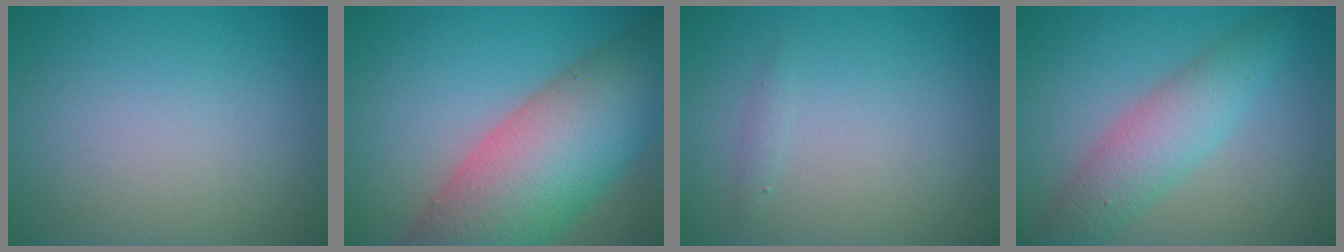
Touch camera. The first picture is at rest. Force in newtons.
{"total": 13.6, "press": 13.6, "slide": 0.7}
{"total": 0.6, "press": 0.6, "slide": 0.0}
{"total": 4.6, "press": 4.6, "slide": 0.0}